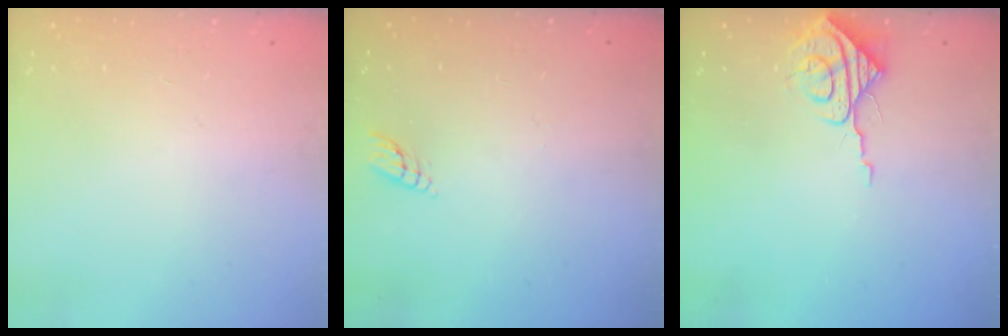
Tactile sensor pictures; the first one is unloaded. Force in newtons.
{"total": 3.1, "press": 3.0, "slide": 0.3}
{"total": 7.9, "press": 7.9, "slide": 0.8}